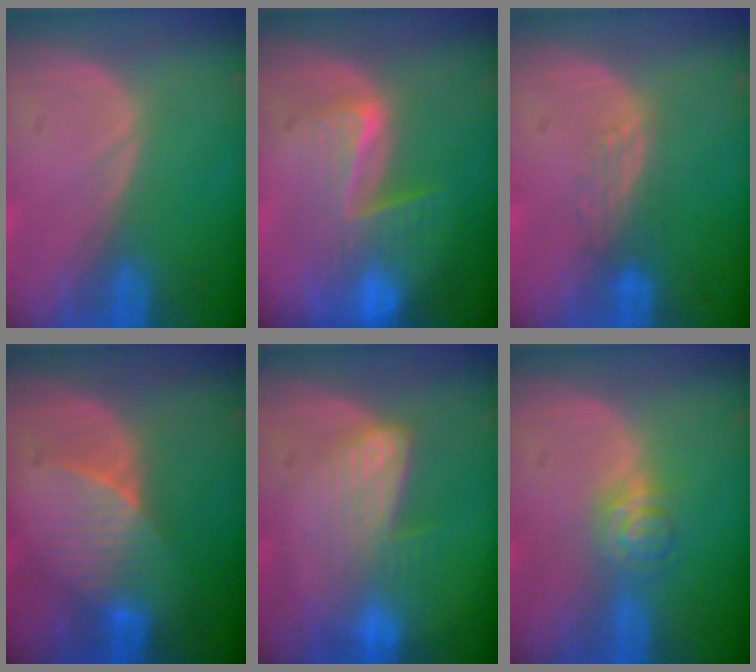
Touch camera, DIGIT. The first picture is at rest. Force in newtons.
{"total": 7.1, "press": 6.9, "slide": 1.9}
{"total": 2.8, "press": 2.4, "slide": 1.4}
{"total": 5.2, "press": 5.1, "slide": 1.3}
{"total": 7.0, "press": 5.8, "slide": 3.8}
{"total": 3.9, "press": 3.6, "slide": 1.3}